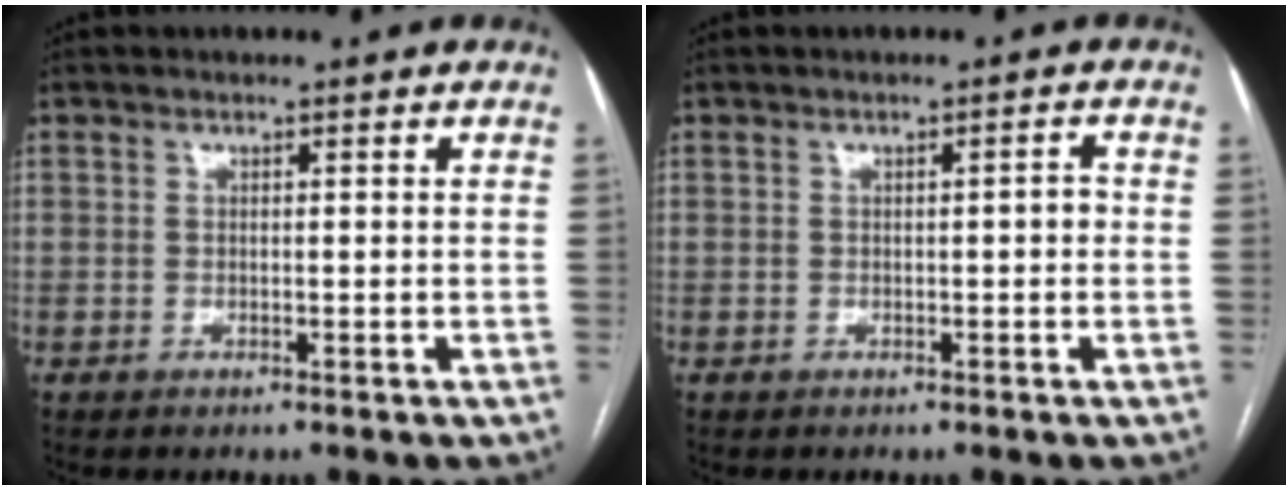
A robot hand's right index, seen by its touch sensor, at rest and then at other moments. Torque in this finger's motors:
{"motor_torque": [0.20, 0.15, 0.10, 0.02]}